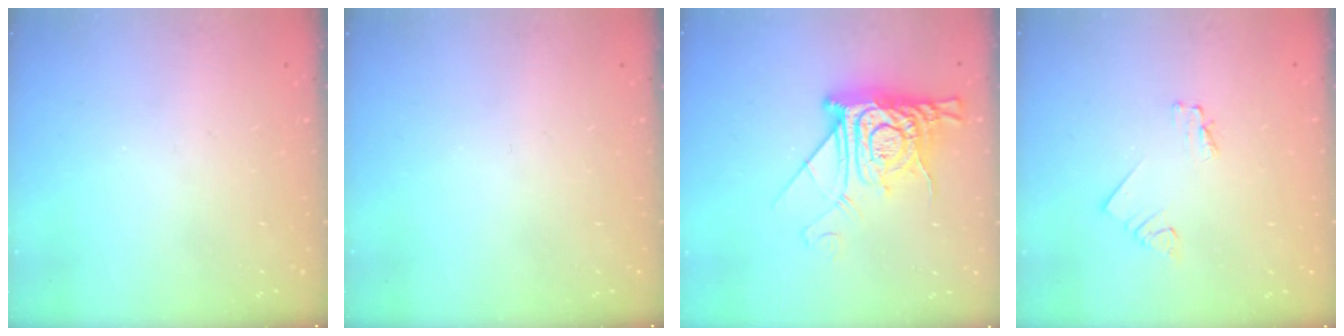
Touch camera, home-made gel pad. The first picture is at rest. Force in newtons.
{"total": 0.0}
{"total": 15.4, "press": 15.3, "slide": 1.5}
{"total": 1.6, "press": 1.6, "slide": 0.2}